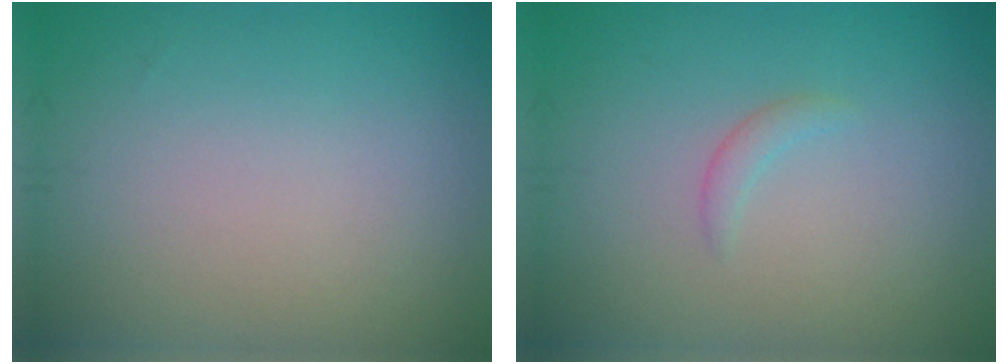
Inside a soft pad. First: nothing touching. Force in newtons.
{"total": 0.9, "press": 0.9, "slide": 0.1}